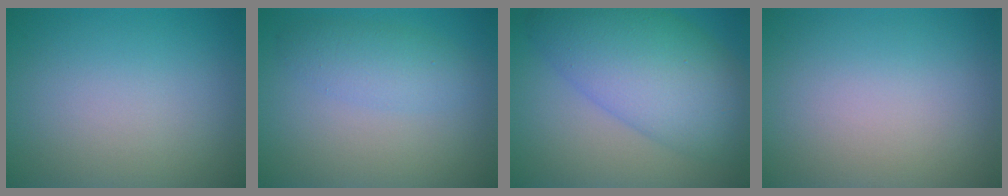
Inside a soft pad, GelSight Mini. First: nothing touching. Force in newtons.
{"total": 2.6, "press": 2.6, "slide": 0.1}
{"total": 9.5, "press": 9.5, "slide": 0.3}
{"total": 0.0}